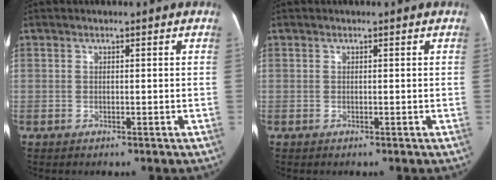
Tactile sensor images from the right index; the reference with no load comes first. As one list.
[{"total": 0.0}]